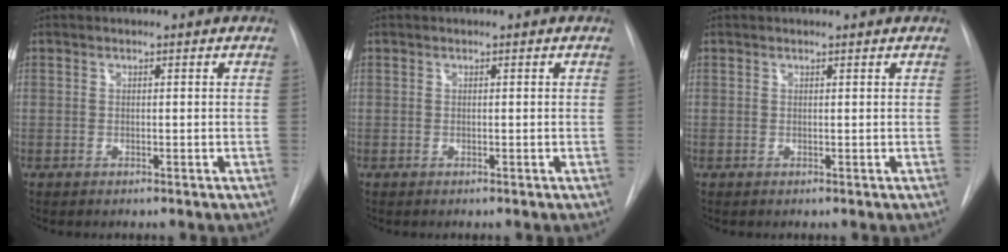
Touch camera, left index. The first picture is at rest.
{"total": 0.0}
{"total": 0.7, "force": [0.7, 0.0, 0.1], "torque": [-0.007, 0.005, 0.010]}